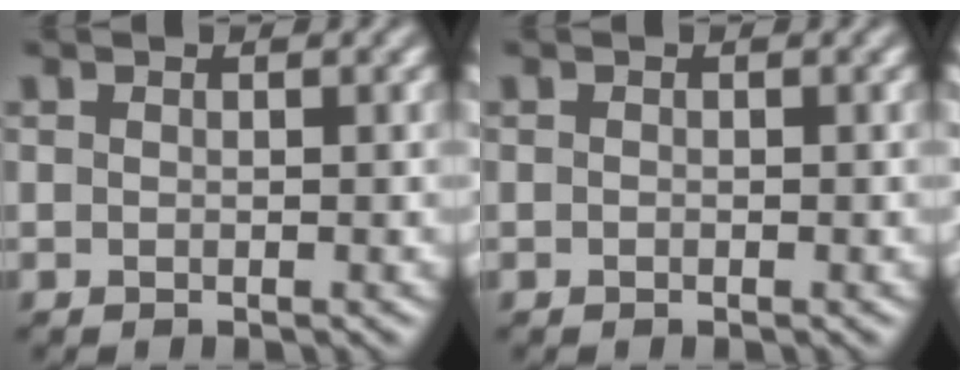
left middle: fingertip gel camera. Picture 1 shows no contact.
{"total": 0.0}